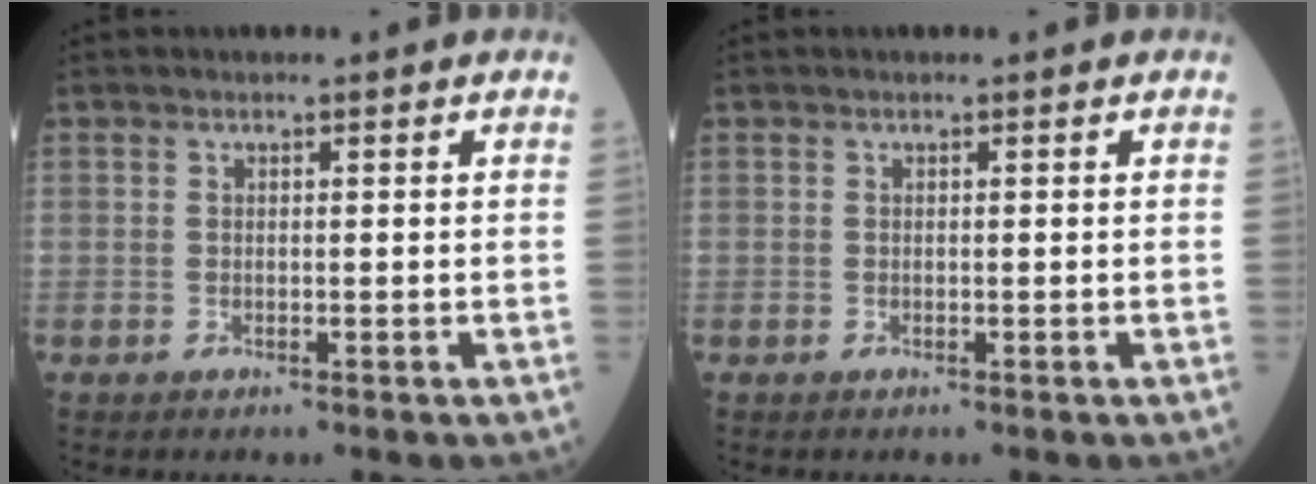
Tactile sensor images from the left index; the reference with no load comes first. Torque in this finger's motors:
{"motor_torque": [-0.13, 0.13, 0.00, 0.01]}